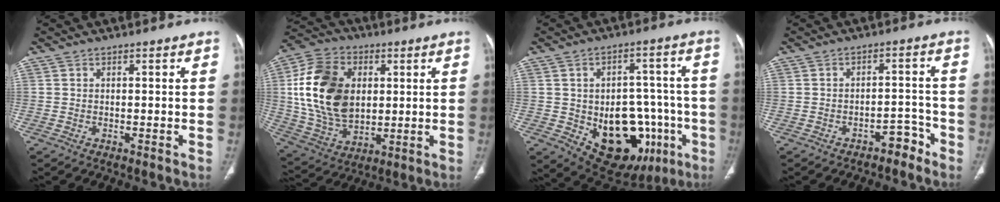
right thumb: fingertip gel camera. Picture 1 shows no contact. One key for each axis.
{"total": 20.3, "fx": 3.1, "fy": 14.0, "fz": 14.3, "tx": -0.252, "ty": -0.004, "tz": 0.066}
{"total": 20.7, "fx": -6.1, "fy": 13.0, "fz": 15.0, "tx": -0.173, "ty": 0.025, "tz": -0.061}
{"total": 4.3, "fx": -3.3, "fy": 2.3, "fz": 1.4, "tx": -0.005, "ty": 0.046, "tz": -0.043}